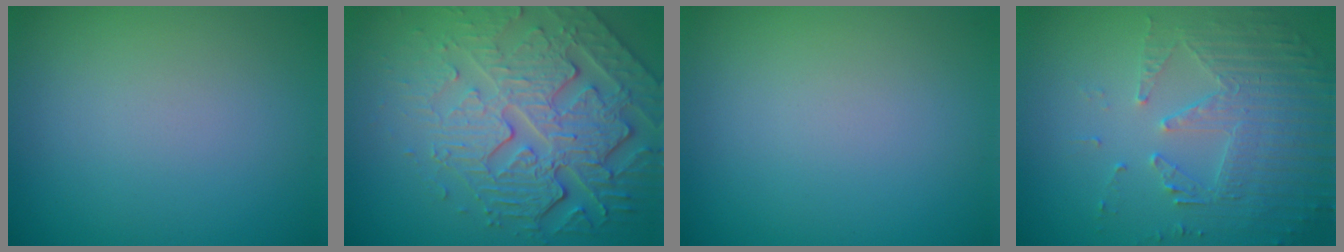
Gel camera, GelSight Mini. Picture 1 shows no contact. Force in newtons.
{"total": 6.8, "press": 5.5, "slide": 4.0}
{"total": 0.0}
{"total": 5.5, "press": 3.7, "slide": 4.0}